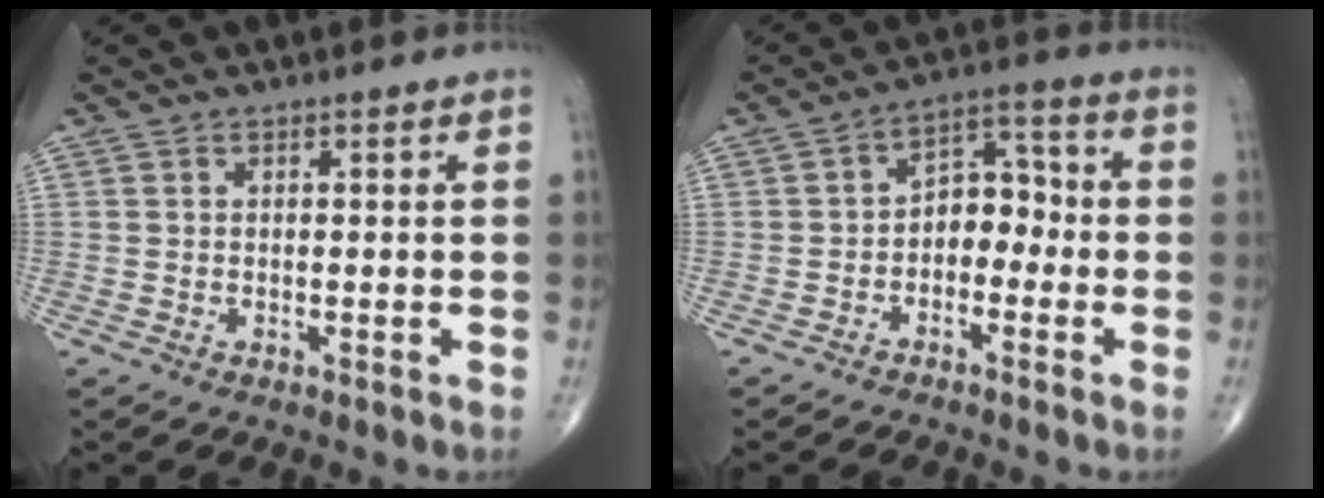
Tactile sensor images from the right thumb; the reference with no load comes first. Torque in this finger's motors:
{"motor_torque": [0.04, 0.10, 0.32, 0.18, 0.04]}